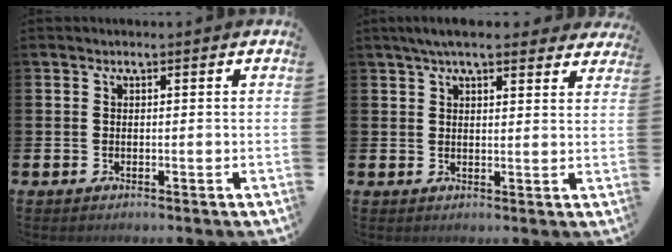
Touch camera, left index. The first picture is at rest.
{"total": 5.1, "force": [4.5, 1.1, 2.2], "torque": [-0.049, -0.010, 0.081]}